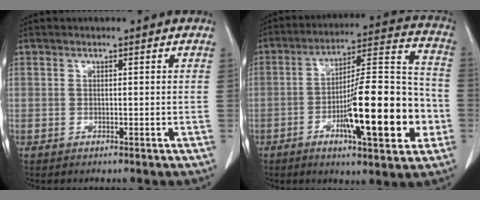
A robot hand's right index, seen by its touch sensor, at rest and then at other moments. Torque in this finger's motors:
{"motor_torque": [2.09, -0.05, 1.05, 0.21]}